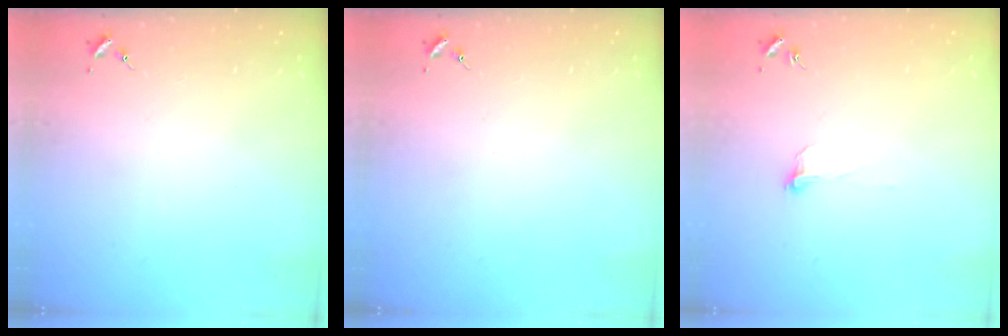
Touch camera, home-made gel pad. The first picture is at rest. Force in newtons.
{"total": 0.0}
{"total": 3.9, "press": 3.9, "slide": 0.3}